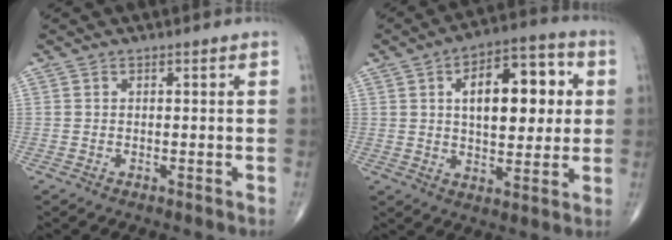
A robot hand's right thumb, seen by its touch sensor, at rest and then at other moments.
{"total": 16.2, "force": [3.4, 8.2, 13.6], "torque": [-0.163, 0.011, 0.050]}